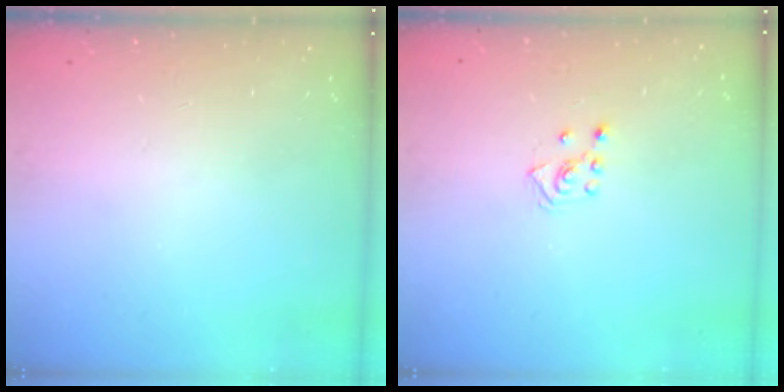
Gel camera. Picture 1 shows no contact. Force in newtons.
{"total": 2.8, "press": 2.7, "slide": 0.5}